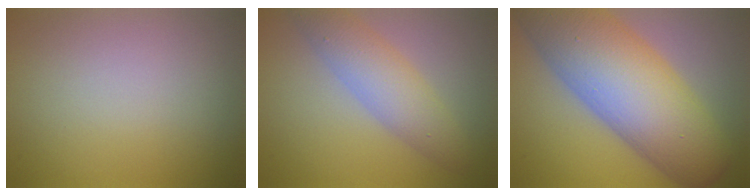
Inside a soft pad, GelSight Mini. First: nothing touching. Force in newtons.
{"total": 4.6, "press": 4.6, "slide": 0.0}
{"total": 14.2, "press": 14.2, "slide": 0.5}